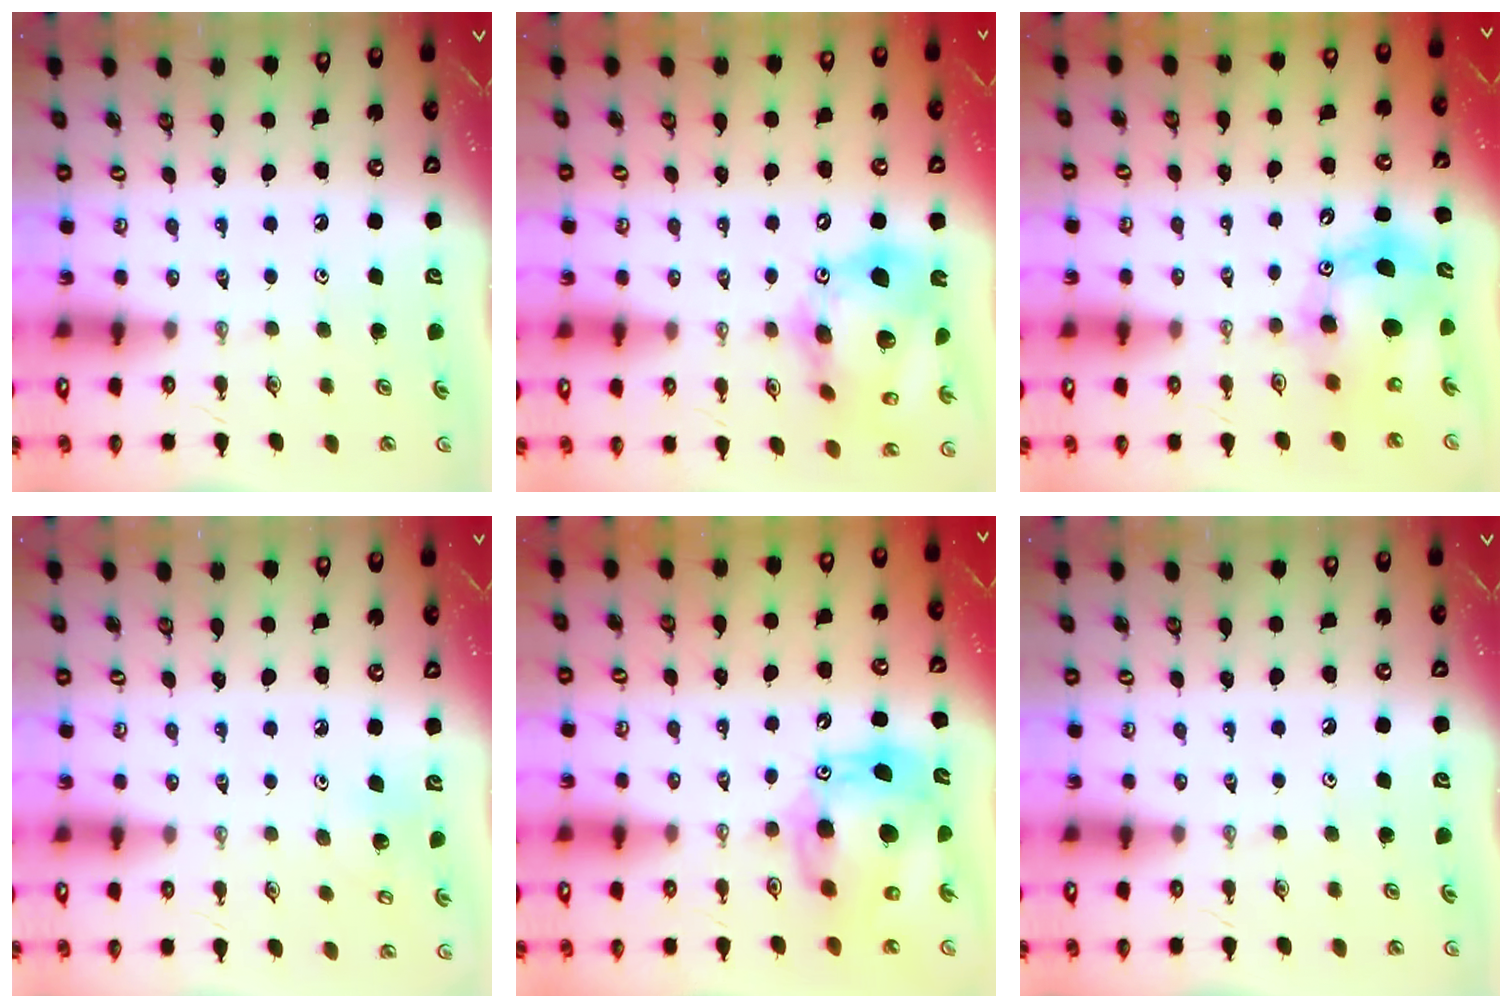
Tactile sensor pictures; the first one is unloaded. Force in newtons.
{"total": 22.1, "press": 21.8, "slide": 3.5}
{"total": 11.6, "press": 11.3, "slide": 2.7}
{"total": 6.9, "press": 6.9, "slide": 0.9}
{"total": 15.6, "press": 15.5, "slide": 1.4}
{"total": 0.0}